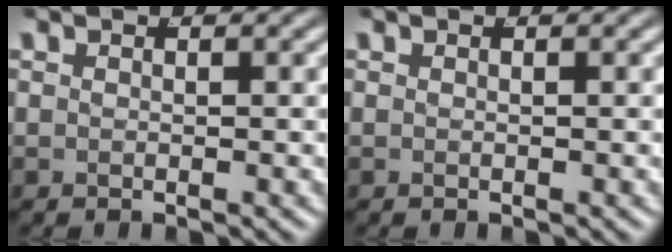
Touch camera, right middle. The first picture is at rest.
{"total": 0.0}